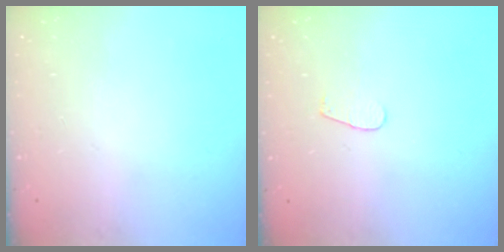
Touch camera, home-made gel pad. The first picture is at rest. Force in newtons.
{"total": 2.6, "press": 2.5, "slide": 0.3}